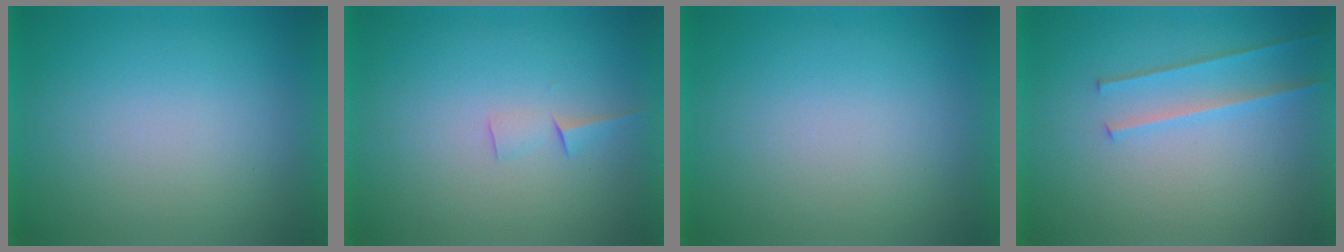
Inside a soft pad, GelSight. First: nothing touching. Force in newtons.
{"total": 1.5}
{"total": 1.2}
{"total": 2.2}